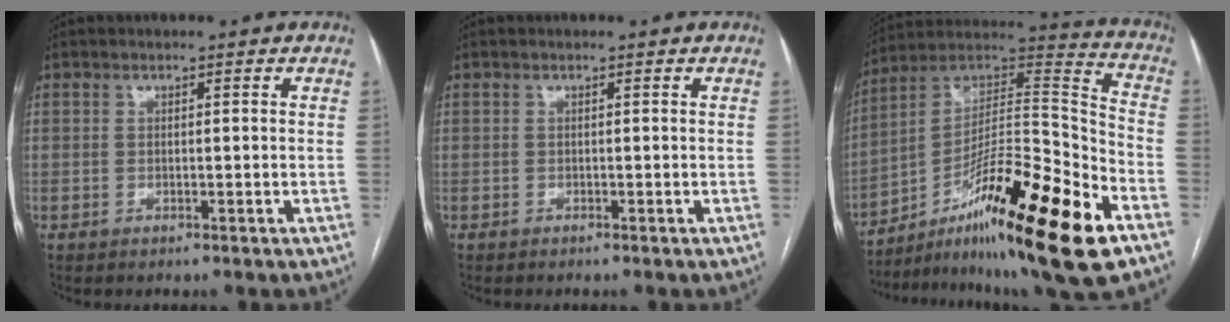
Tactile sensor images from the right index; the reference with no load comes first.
{"total": 0.0}
{"total": 25.1, "force": [-13.7, 1.8, 21.0], "torque": [-0.310, 0.002, -0.224]}